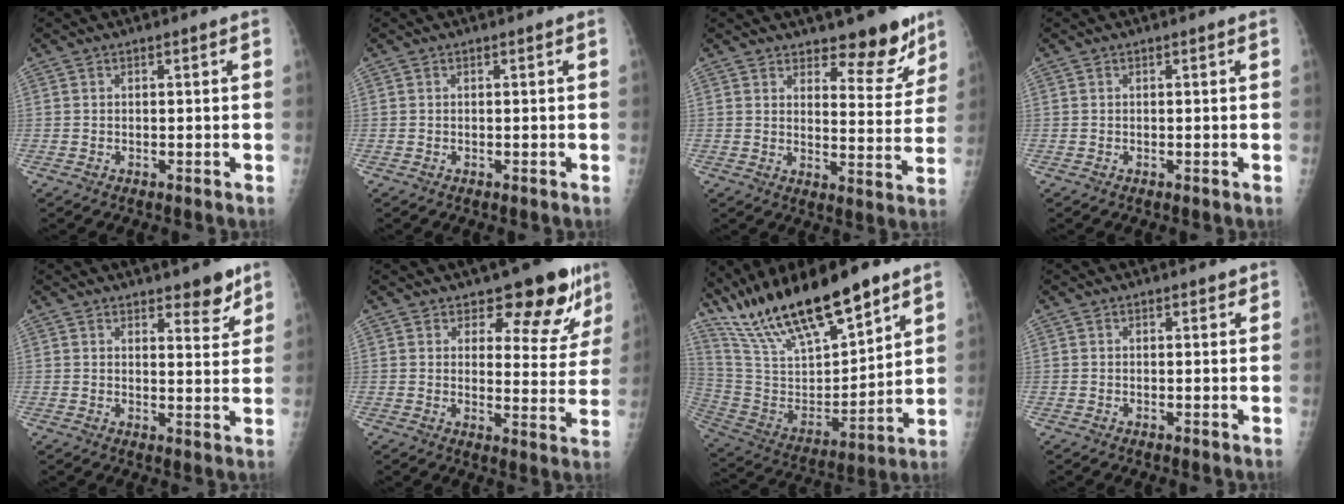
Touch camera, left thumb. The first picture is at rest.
{"total": 0.0}
{"total": 9.6, "force": [7.6, 3.7, 4.7], "torque": [-0.022, -0.059, 0.112]}
{"total": 0.0}
{"total": 5.8, "force": [4.3, 2.2, 3.2], "torque": [-0.017, -0.030, 0.057]}
{"total": 11.7, "force": [8.7, 5.4, 5.6], "torque": [-0.025, -0.063, 0.108]}
{"total": 25.1, "force": [18.3, 7.6, 15.4], "torque": [-0.247, -0.063, 0.337]}
{"total": 1.1, "force": [0.8, 0.6, 0.3], "torque": [0.007, -0.004, 0.006]}